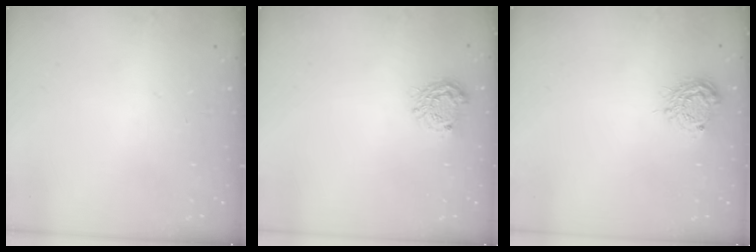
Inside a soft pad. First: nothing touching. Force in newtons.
{"total": 7.5, "press": 7.4, "slide": 0.9}
{"total": 8.6, "press": 8.5, "slide": 0.9}